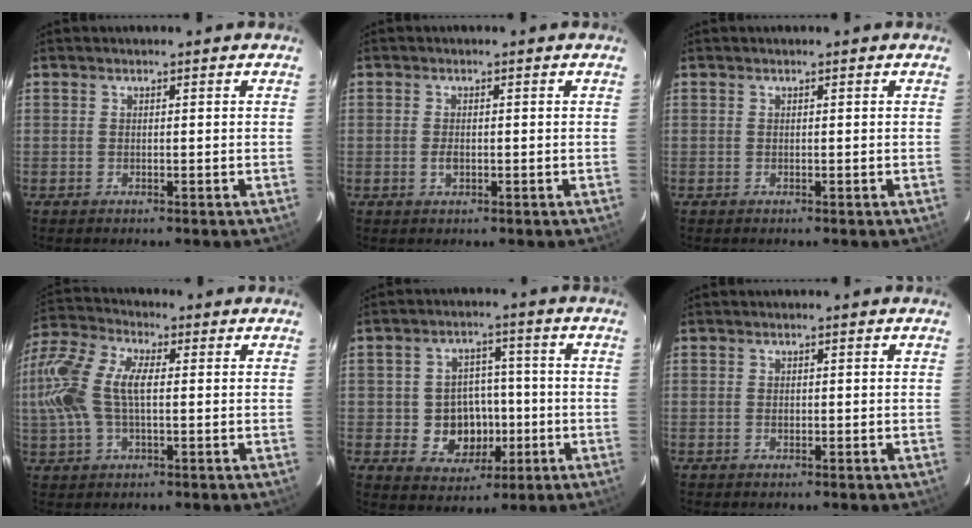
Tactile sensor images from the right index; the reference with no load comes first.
{"total": 1.7, "force": [-0.4, 1.0, 1.4], "torque": [-0.028, -0.001, -0.007]}
{"total": 0.0}
{"total": 15.7, "force": [0.6, 8.2, 13.4], "torque": [-0.290, 0.017, 0.007]}
{"total": 9.3, "force": [-2.1, 8.1, 4.1], "torque": [-0.094, 0.014, -0.015]}
{"total": 0.6, "force": [-0.2, 0.5, 0.2], "torque": [-0.002, 0.000, -0.001]}